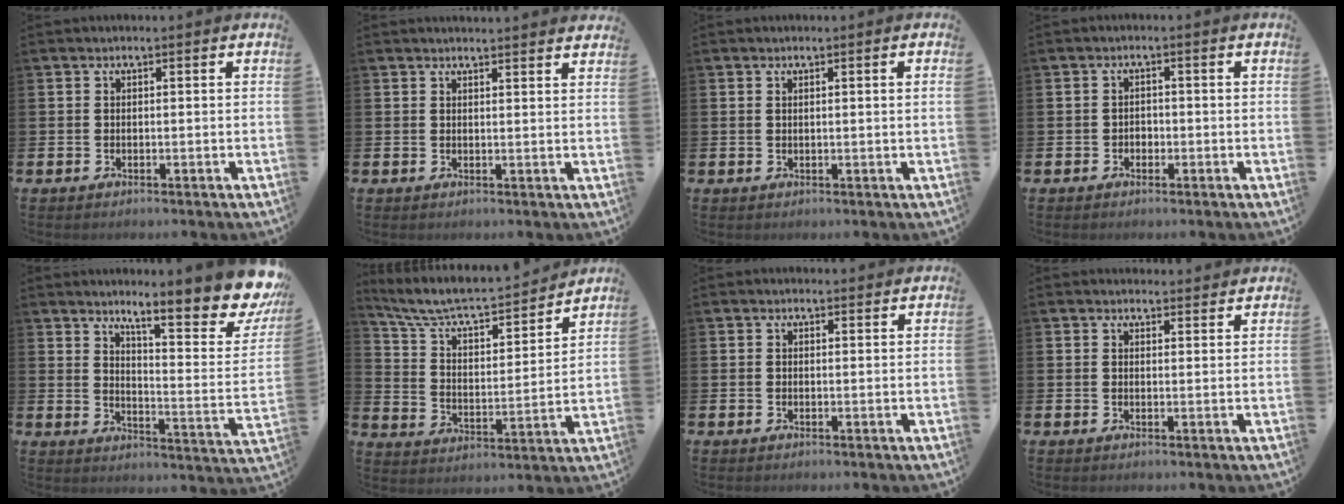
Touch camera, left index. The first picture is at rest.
{"total": 1.9, "force": [1.8, -0.2, -0.2], "torque": [0.003, -0.012, 0.033]}
{"total": 0.9, "force": [0.3, -0.3, 0.8], "torque": [-0.012, -0.001, 0.004]}
{"total": 1.3, "force": [-0.6, 1.1, 0.3], "torque": [-0.006, 0.004, -0.015]}
{"total": 11.4, "force": [9.5, 1.9, 6.1], "torque": [-0.092, -0.087, 0.150]}
{"total": 8.2, "force": [7.5, 1.7, 2.9], "torque": [-0.097, -0.054, 0.126]}
{"total": 0.7, "force": [0.6, 0.2, 0.1], "torque": [0.006, -0.002, 0.010]}
{"total": 1.8, "force": [1.8, 0.4, -0.1], "torque": [0.008, -0.010, 0.031]}